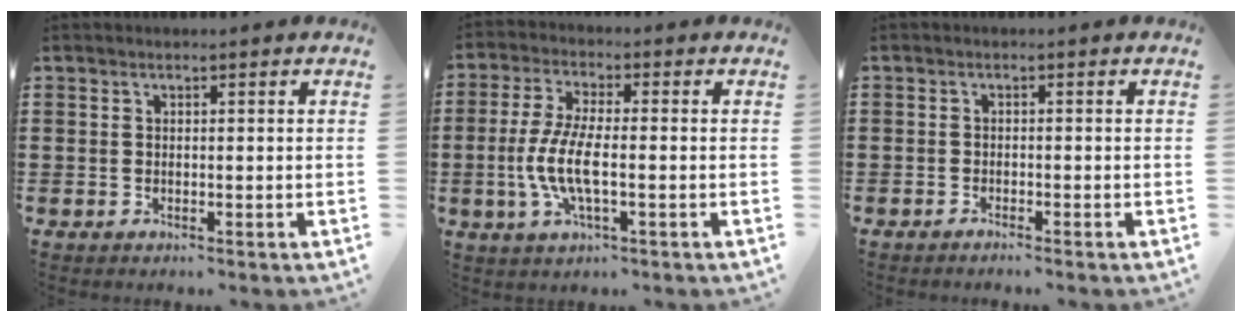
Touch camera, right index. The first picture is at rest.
{"total": 7.4, "force": [-1.8, 2.2, 6.9], "torque": [-0.158, -0.011, -0.043]}
{"total": 1.0, "force": [-1.0, -0.1, 0.2], "torque": [-0.005, -0.001, -0.019]}